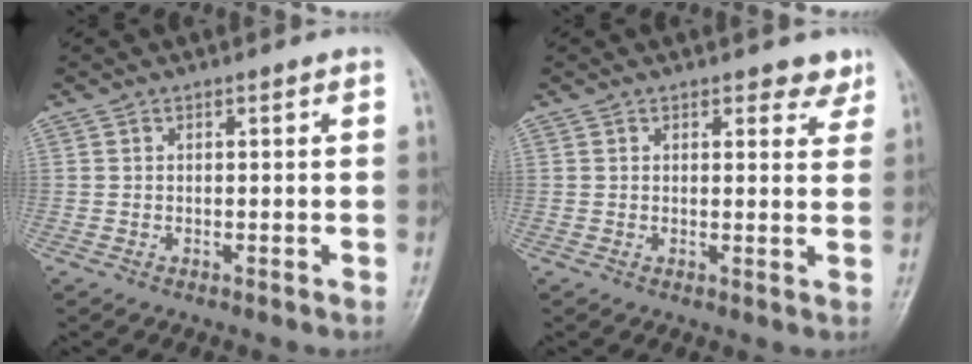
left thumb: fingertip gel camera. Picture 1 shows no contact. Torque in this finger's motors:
{"motor_torque": [0.04, 0.10, -0.08, -0.04, 0.04]}